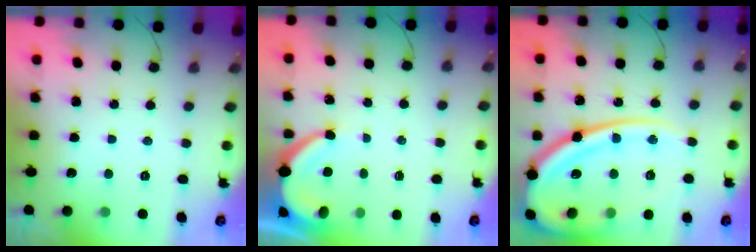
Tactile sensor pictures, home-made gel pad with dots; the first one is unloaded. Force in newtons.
{"total": 6.4, "press": 6.4, "slide": 0.6}
{"total": 25.5, "press": 25.4, "slide": 2.4}